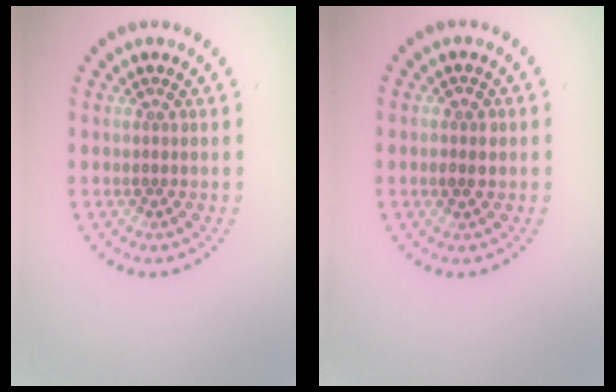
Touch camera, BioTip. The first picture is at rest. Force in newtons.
{"total": 1.4, "press": 1.4, "slide": 0.1}